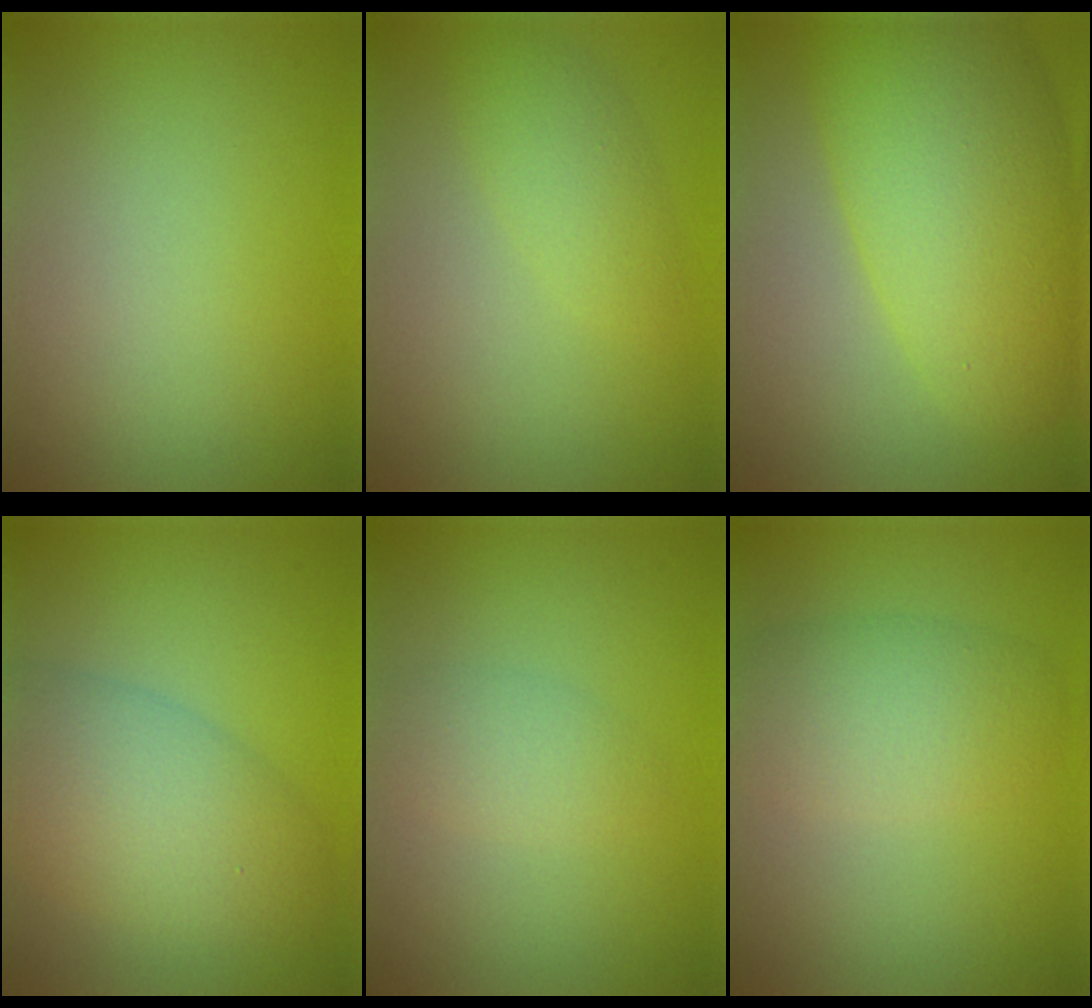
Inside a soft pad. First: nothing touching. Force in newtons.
{"total": 2.5, "press": 2.5, "slide": 0.0}
{"total": 10.5, "press": 10.5, "slide": 0.3}
{"total": 7.0, "press": 7.0, "slide": 0.3}
{"total": 2.1, "press": 2.1, "slide": 0.1}
{"total": 4.4, "press": 4.4, "slide": 0.4}